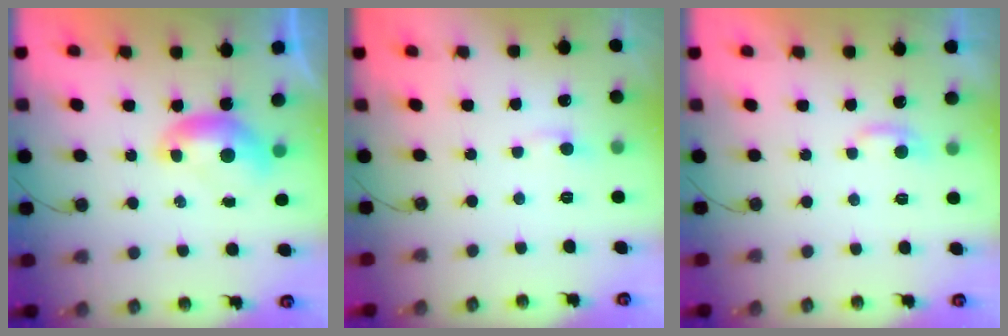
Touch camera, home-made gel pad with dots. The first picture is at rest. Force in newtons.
{"total": 0.6, "press": 0.1, "slide": 0.6}
{"total": 1.2, "press": 1.0, "slide": 0.7}